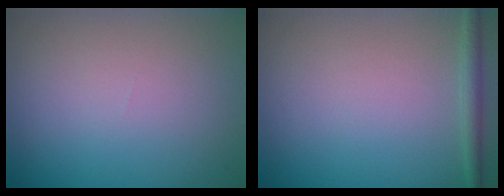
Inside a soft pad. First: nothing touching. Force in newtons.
{"total": 1.4, "press": 1.4, "slide": 0.1}